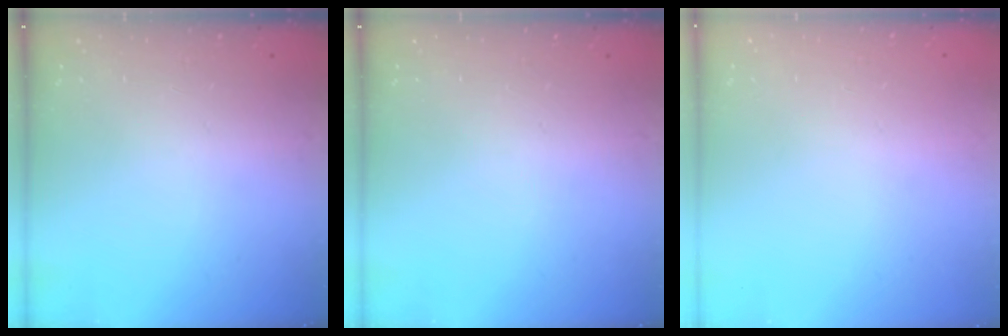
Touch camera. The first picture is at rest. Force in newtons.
{"total": 0.0}
{"total": 0.0}